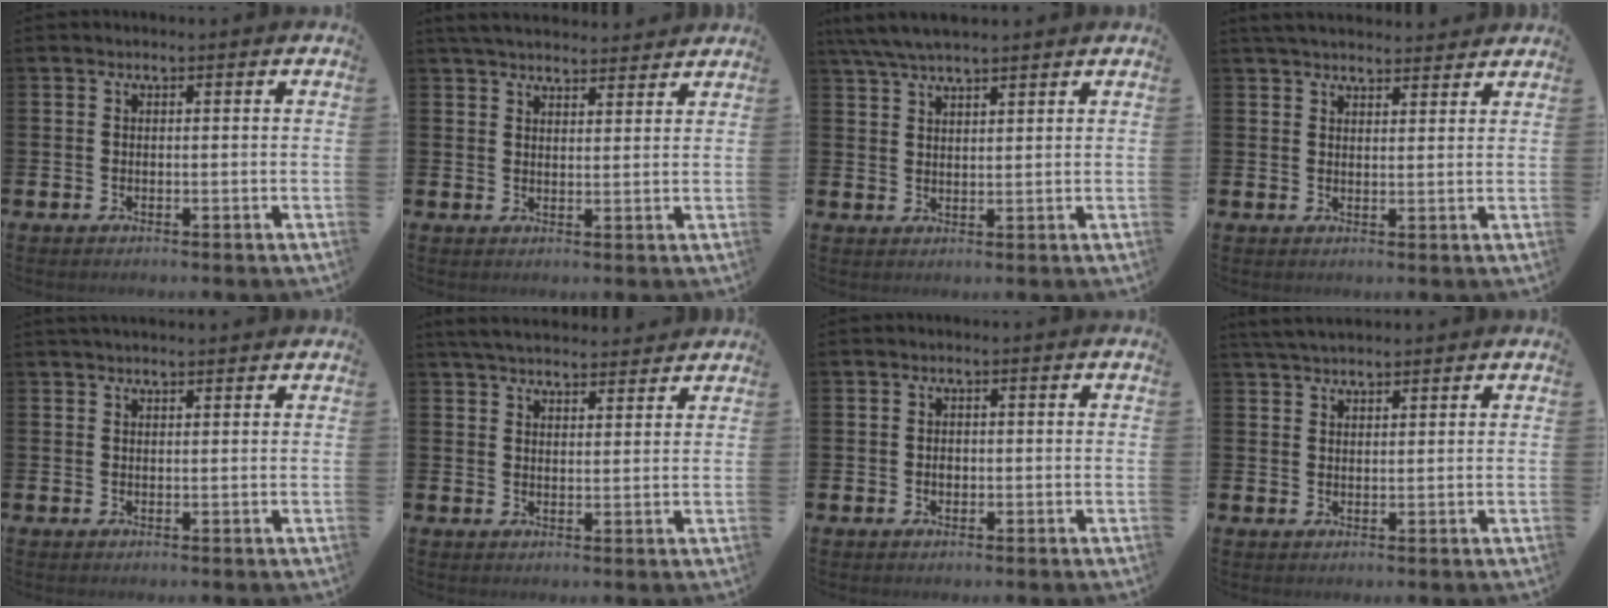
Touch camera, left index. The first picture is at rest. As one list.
[{"total": 4.4, "force": [4.3, 0.8, 0.6], "torque": [-0.019, -0.018, 0.079]}, {"total": 5.4, "force": [4.8, 1.0, 2.3], "torque": [-0.053, -0.010, 0.088]}, {"total": 4.0, "force": [3.8, 0.8, 0.6], "torque": [-0.016, -0.015, 0.072]}, {"total": 1.5, "force": [1.4, 0.3, 0.4], "torque": [0.004, -0.003, 0.022]}, {"total": 4.8, "force": [4.6, 0.9, 0.9], "torque": [-0.026, -0.021, 0.084]}, {"total": 0.9, "force": [-0.1, 0.8, 0.6], "torque": [0.003, -0.001, -0.006]}, {"total": 3.5, "force": [3.3, 0.8, 0.9], "torque": [-0.020, -0.008, 0.062]}]